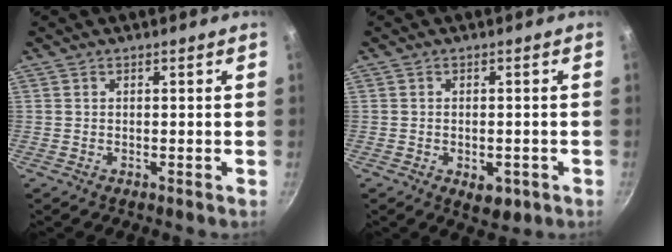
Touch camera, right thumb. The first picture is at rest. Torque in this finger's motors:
{"motor_torque": [-0.25, 0.13, -0.01, -0.04, 0.00]}